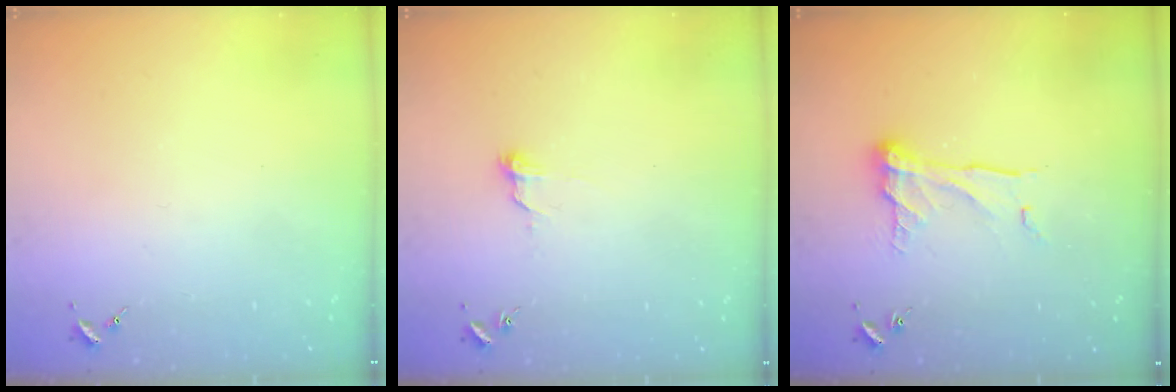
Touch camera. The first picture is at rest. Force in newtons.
{"total": 7.7, "press": 7.6, "slide": 0.7}
{"total": 11.2, "press": 11.2, "slide": 0.8}